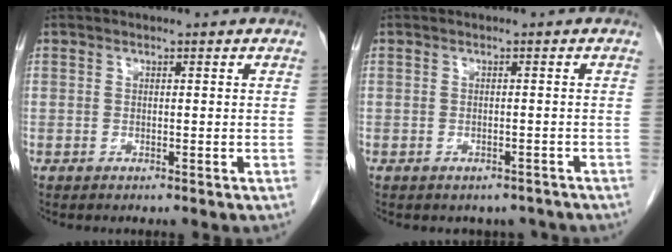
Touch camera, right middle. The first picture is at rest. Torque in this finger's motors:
{"motor_torque": [0.03, -0.03, 0.01, 0.02]}